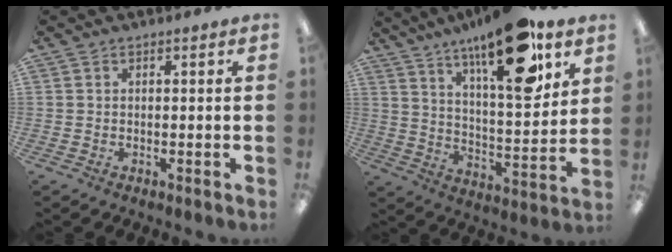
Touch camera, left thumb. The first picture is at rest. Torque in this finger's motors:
{"motor_torque": [0.44, 0.65, 1.44, -1.33, 0.16]}